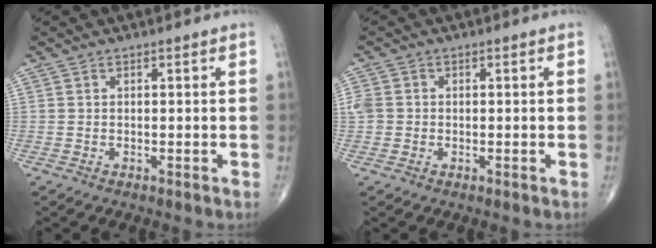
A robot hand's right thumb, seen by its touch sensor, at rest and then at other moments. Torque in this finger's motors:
{"motor_torque": [-0.04, -0.06, 0.30, 0.07, 0.00]}